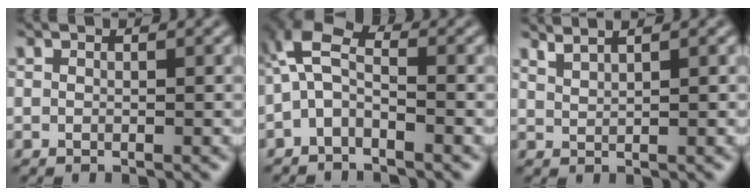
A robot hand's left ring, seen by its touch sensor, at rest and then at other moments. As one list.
[{"total": 3.8, "force": [-1.2, 2.0, 3.1], "torque": [-0.067, 0.016, -0.037]}, {"total": 2.2, "force": [2.0, 0.5, 0.9], "torque": [-0.003, 0.002, 0.031]}]